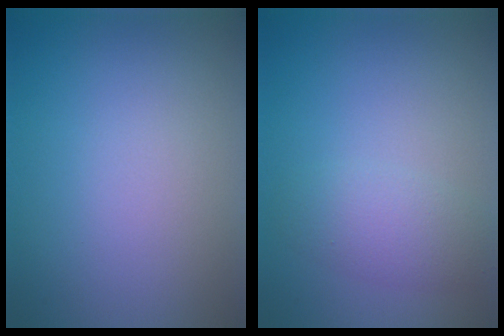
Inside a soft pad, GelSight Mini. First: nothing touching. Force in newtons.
{"total": 2.7, "press": 2.7, "slide": 0.1}